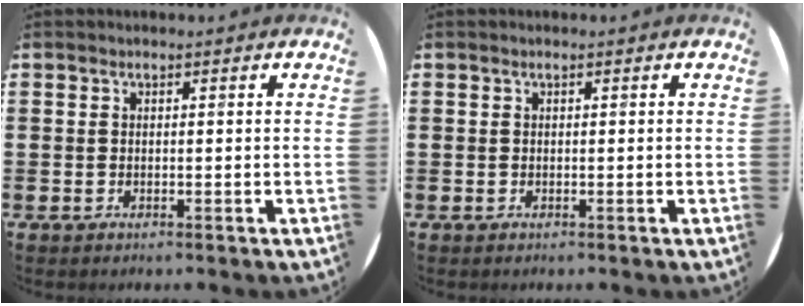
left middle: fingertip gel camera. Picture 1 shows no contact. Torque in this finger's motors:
{"motor_torque": [-0.18, -0.25, 0.05, 0.02]}